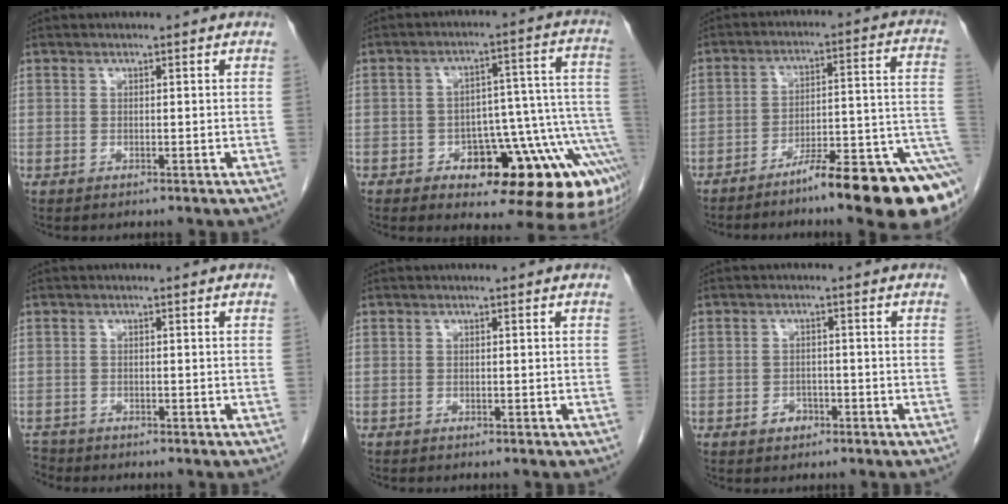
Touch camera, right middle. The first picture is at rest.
{"total": 19.4, "force": [-10.0, 6.3, 15.4], "torque": [-0.080, 0.063, -0.121]}
{"total": 16.7, "force": [-10.7, 1.3, 12.7], "torque": [-0.104, 0.033, -0.160]}
{"total": 2.6, "force": [-2.5, 0.7, -0.3], "torque": [0.002, -0.008, -0.045]}
{"total": 0.8, "force": [-0.7, 0.3, 0.2], "torque": [-0.010, 0.000, -0.009]}
{"total": 2.2, "force": [-1.2, 1.6, 0.9], "torque": [-0.011, 0.007, -0.015]}